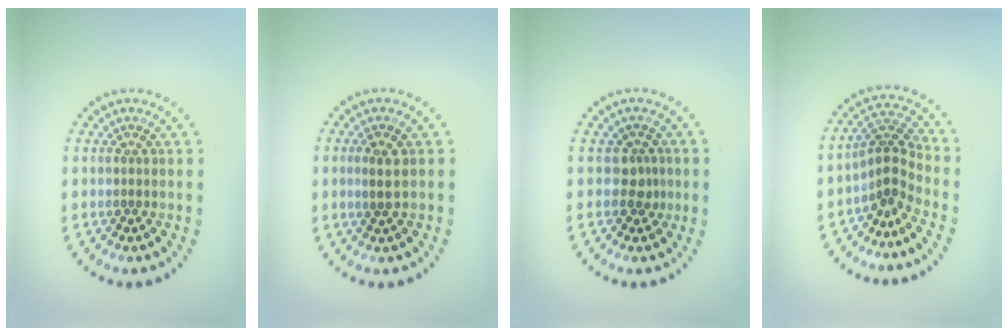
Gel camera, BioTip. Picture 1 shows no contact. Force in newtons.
{"total": 1.7, "press": 1.7, "slide": 0.3}
{"total": 1.7, "press": 1.4, "slide": 1.1}
{"total": 3.0, "press": 1.9, "slide": 2.3}